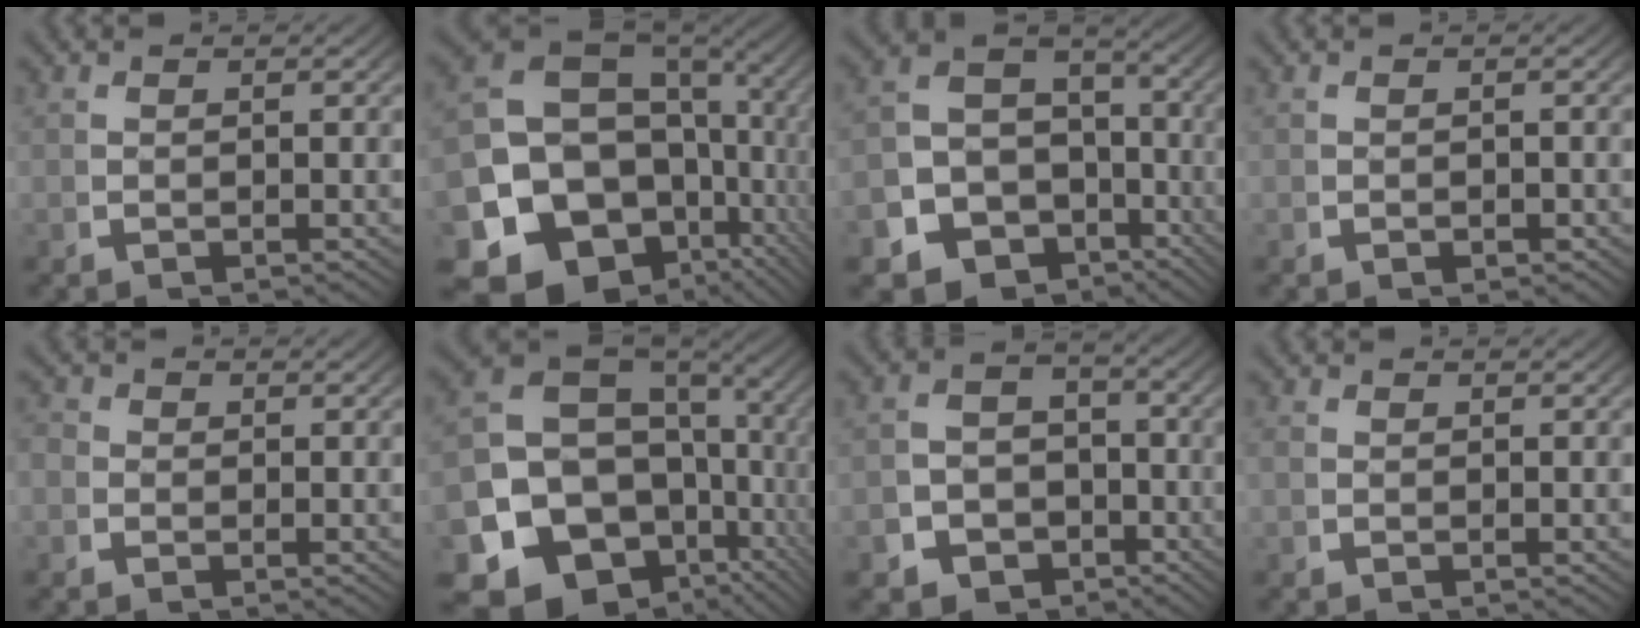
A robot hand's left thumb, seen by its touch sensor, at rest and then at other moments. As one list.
[{"total": 22.6, "force": [-3.4, 16.9, 14.7], "torque": [-0.271, -0.053, -0.049]}, {"total": 18.5, "force": [-5.7, 15.0, 9.2], "torque": [-0.187, -0.073, -0.084]}, {"total": 0.8, "force": [-0.2, 0.7, 0.4], "torque": [-0.010, -0.005, -0.003]}, {"total": 1.7, "force": [-0.3, 1.6, 0.5], "torque": [-0.005, 0.001, -0.015]}, {"total": 20.6, "force": [-3.5, 15.5, 13.1], "torque": [-0.239, -0.049, -0.055]}, {"total": 11.5, "force": [-3.9, 9.7, 4.7], "torque": [-0.068, -0.043, -0.058]}, {"total": 0.0}]